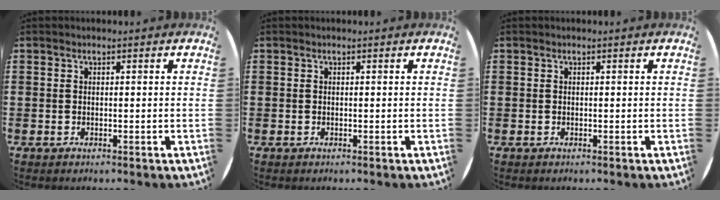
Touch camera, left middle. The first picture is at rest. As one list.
[{"total": 0.0}, {"total": 0.0}]